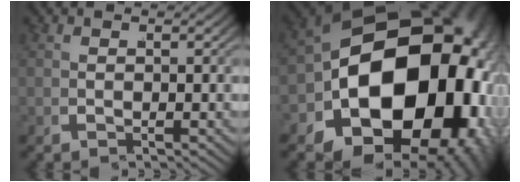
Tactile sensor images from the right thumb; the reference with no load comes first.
{"total": 34.0, "force": [-1.1, 22.8, 25.2], "torque": [-0.411, -0.081, 0.013]}